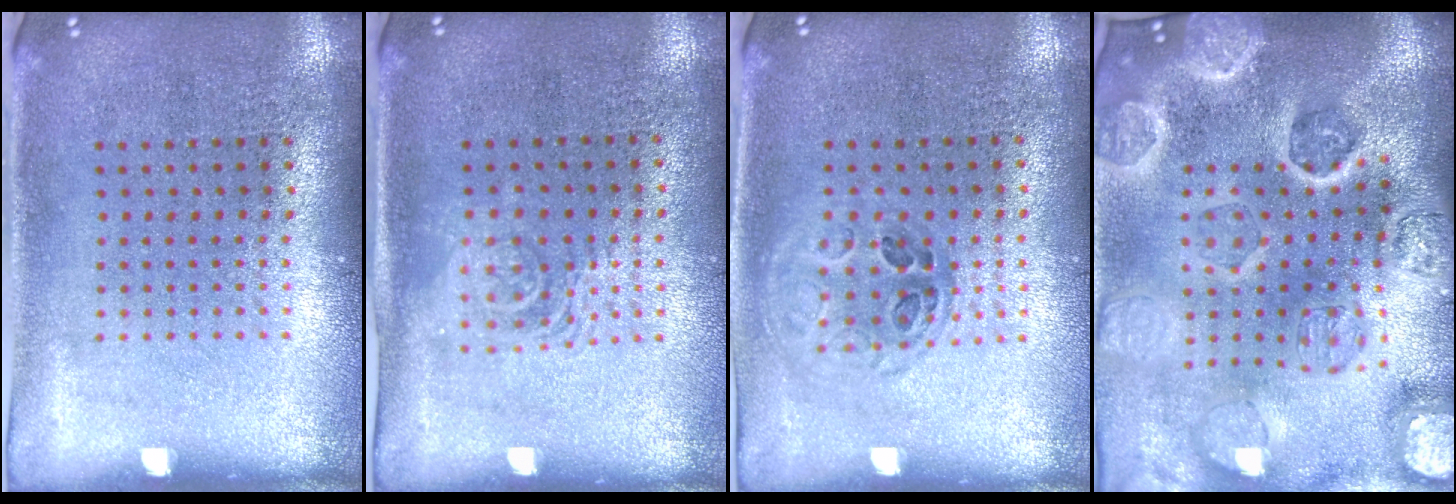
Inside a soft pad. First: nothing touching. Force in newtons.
{"total": 1.4, "press": 1.2, "slide": 0.7}
{"total": 1.0, "press": 1.0, "slide": 0.4}
{"total": 5.0, "press": 4.4, "slide": 2.4}